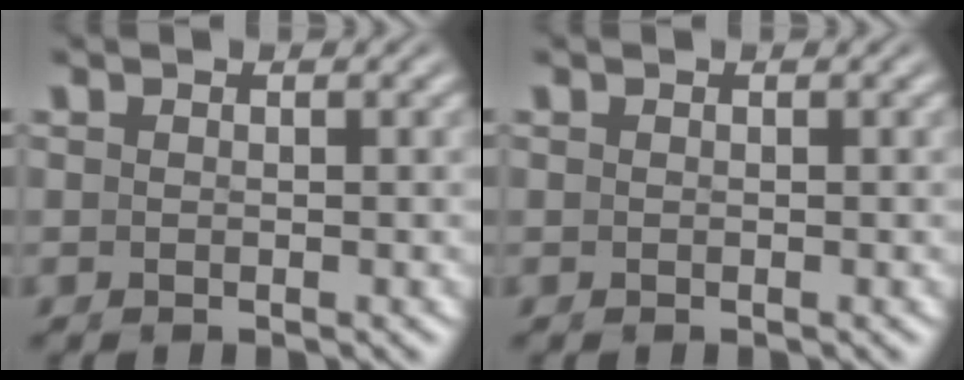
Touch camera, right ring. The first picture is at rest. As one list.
[{"total": 0.0}]